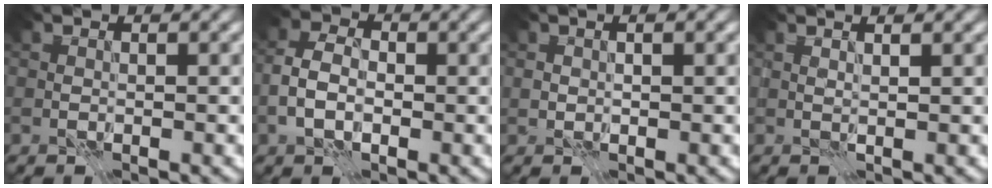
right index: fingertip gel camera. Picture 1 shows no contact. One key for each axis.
{"total": 3.6, "fx": -0.9, "fy": 2.4, "fz": 2.5, "tx": -0.053, "ty": 0.004, "tz": -0.024}
{"total": 1.2, "fx": 0.5, "fy": 0.8, "fz": 0.8, "tx": -0.016, "ty": 0.003, "tz": 0.009}
{"total": 1.6, "fx": 1.1, "fy": 0.4, "fz": 1.2, "tx": -0.015, "ty": -0.005, "tz": 0.004}